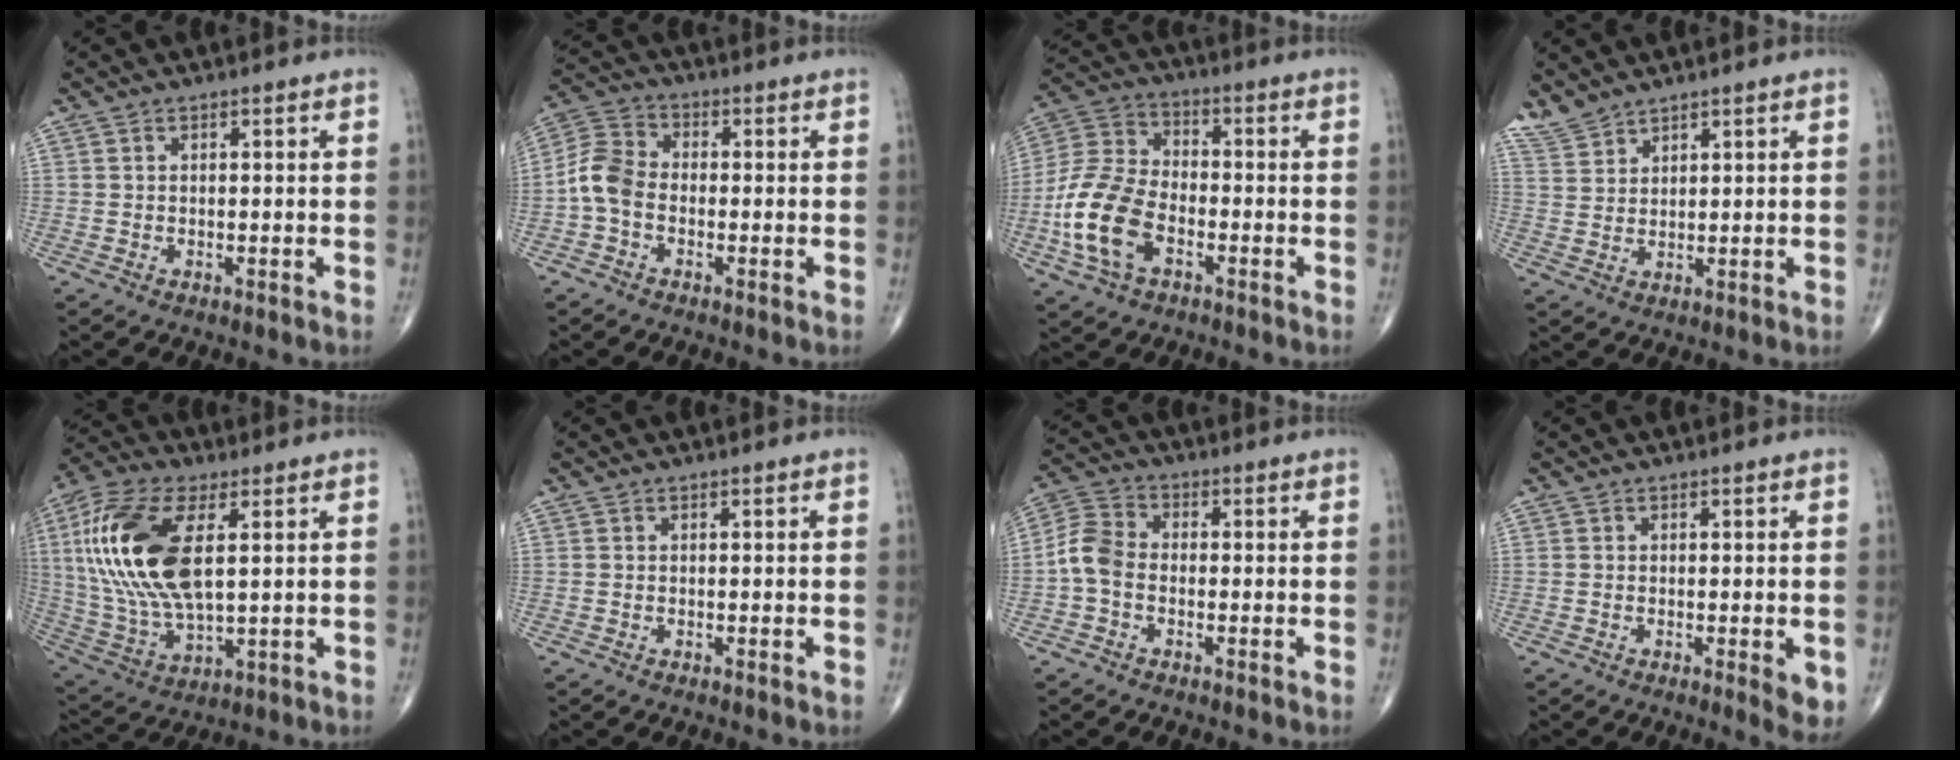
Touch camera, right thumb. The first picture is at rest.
{"total": 6.7, "force": [-1.7, 4.7, 4.5], "torque": [-0.084, 0.022, -0.049]}
{"total": 14.6, "force": [-4.7, 8.9, 10.6], "torque": [-0.216, 0.026, -0.098]}
{"total": 3.9, "force": [3.7, 1.0, 0.6], "torque": [-0.013, -0.009, 0.082]}
{"total": 21.4, "force": [4.3, 10.1, 18.3], "torque": [-0.393, -0.010, 0.079]}
{"total": 0.0}
{"total": 6.1, "force": [-1.3, 4.3, 4.1], "torque": [-0.076, 0.019, -0.041]}
{"total": 4.0, "force": [-1.0, 1.0, 3.7], "torque": [-0.045, -0.009, -0.016]}